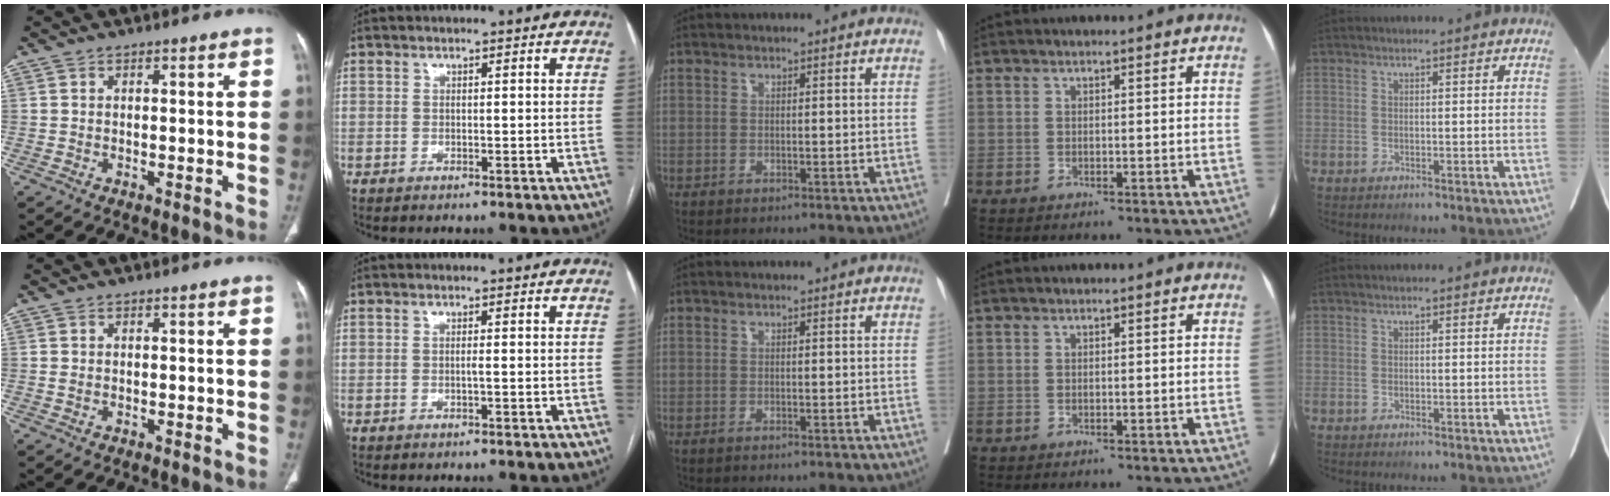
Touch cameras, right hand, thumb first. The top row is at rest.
{"thumb": {"total": 0.6, "force": [-0.1, 0.4, 0.5], "torque": [-0.016, 0.005, 0.000]}, "index": {"total": 0.6, "force": [-0.2, -0.2, 0.5], "torque": [-0.009, 0.002, -0.004]}}